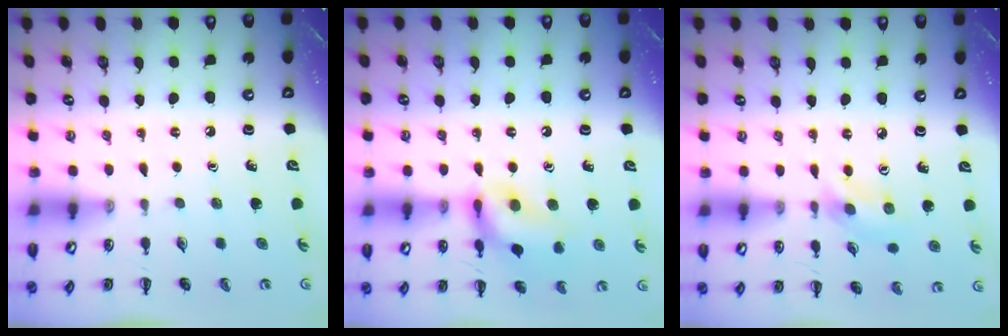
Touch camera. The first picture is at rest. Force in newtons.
{"total": 14.3, "press": 14.2, "slide": 1.6}
{"total": 3.1, "press": 3.0, "slide": 0.7}